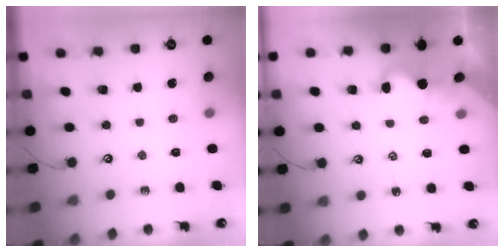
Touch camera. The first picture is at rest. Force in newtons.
{"total": 1.8, "press": 1.8, "slide": 0.3}